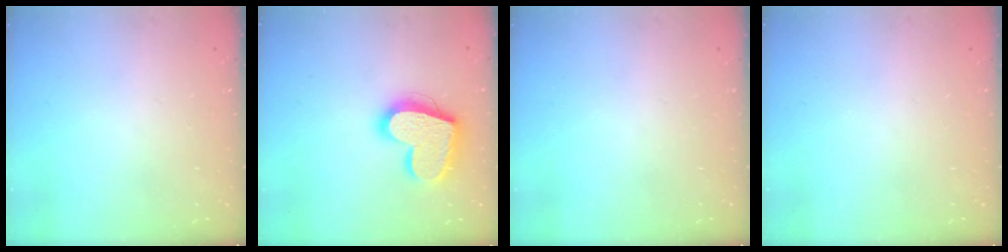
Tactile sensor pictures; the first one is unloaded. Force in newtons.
{"total": 19.5, "press": 19.4, "slide": 1.6}
{"total": 0.0}
{"total": 0.0}